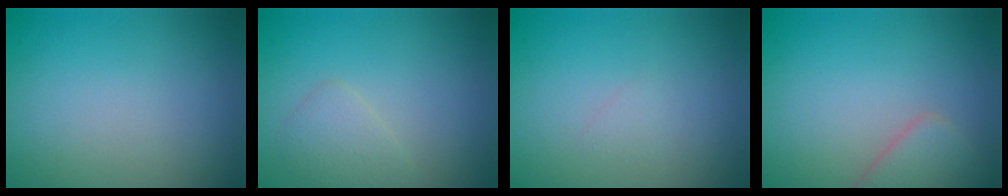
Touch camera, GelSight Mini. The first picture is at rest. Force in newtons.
{"total": 1.7, "press": 1.7, "slide": 0.1}
{"total": 0.6, "press": 0.6, "slide": 0.1}
{"total": 2.8, "press": 2.8, "slide": 0.3}